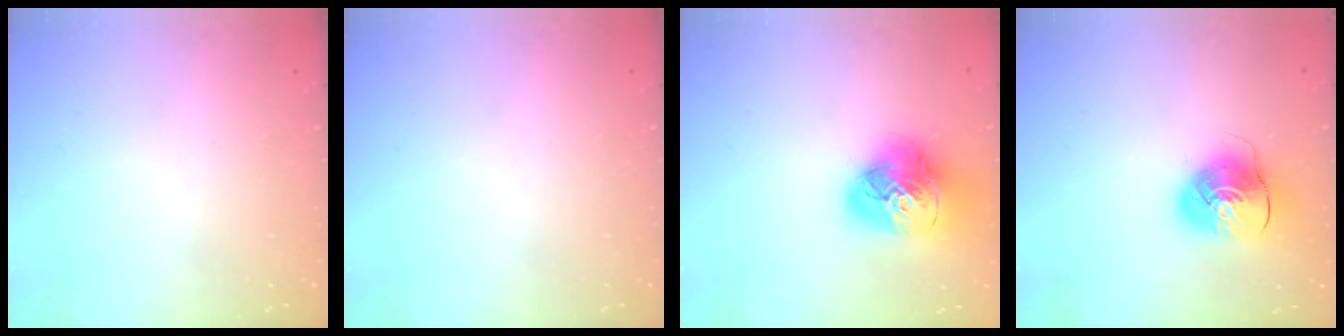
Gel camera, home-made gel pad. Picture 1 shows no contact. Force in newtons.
{"total": 0.0}
{"total": 17.3, "press": 17.2, "slide": 2.0}
{"total": 9.7, "press": 9.6, "slide": 1.2}